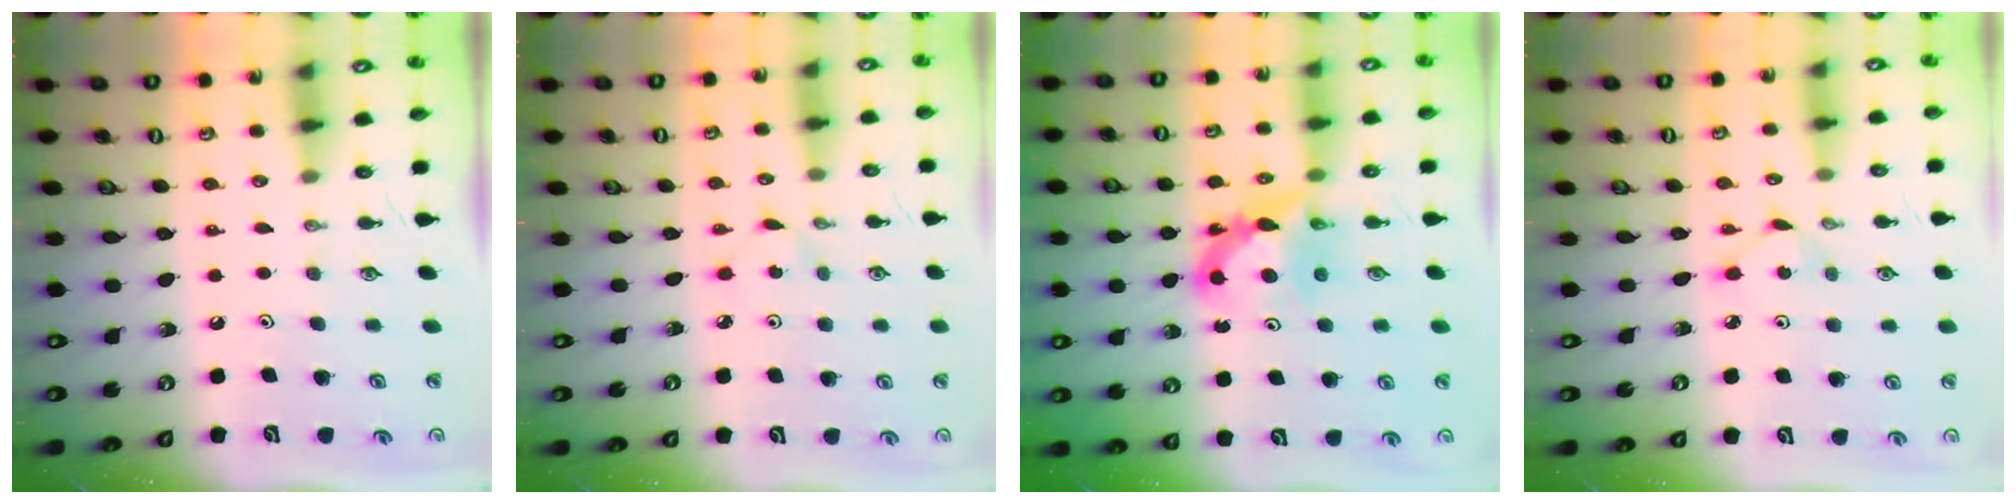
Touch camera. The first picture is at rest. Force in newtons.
{"total": 1.5, "press": 1.4, "slide": 0.2}
{"total": 6.9, "press": 6.8, "slide": 0.6}
{"total": 3.2, "press": 3.2, "slide": 0.5}